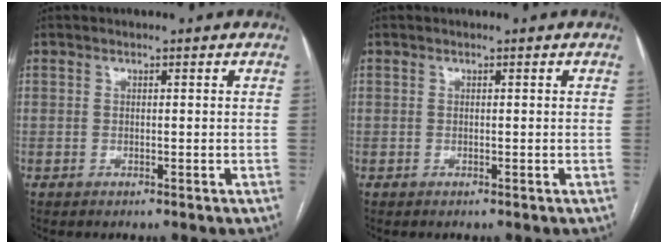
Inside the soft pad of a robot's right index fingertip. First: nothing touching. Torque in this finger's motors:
{"motor_torque": [0.01, 0.01, 0.00, 0.00]}